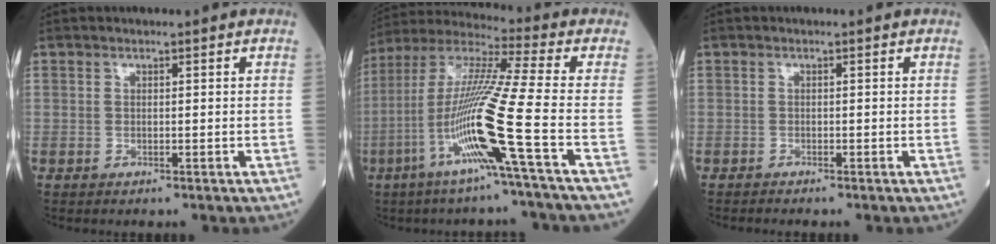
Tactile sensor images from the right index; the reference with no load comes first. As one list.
[{"total": 16.2, "force": [-5.7, -2.4, 15.0], "torque": [-0.302, -0.014, -0.119]}, {"total": 0.7, "force": [-0.7, -0.2, 0.0], "torque": [-0.004, -0.002, -0.015]}]